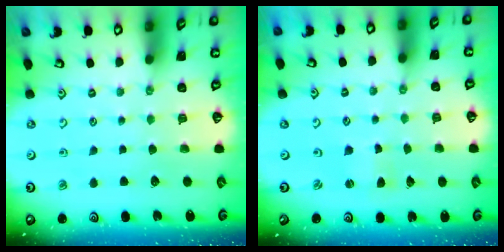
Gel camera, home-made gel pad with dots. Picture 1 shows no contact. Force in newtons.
{"total": 1.9, "press": 1.9, "slide": 0.4}